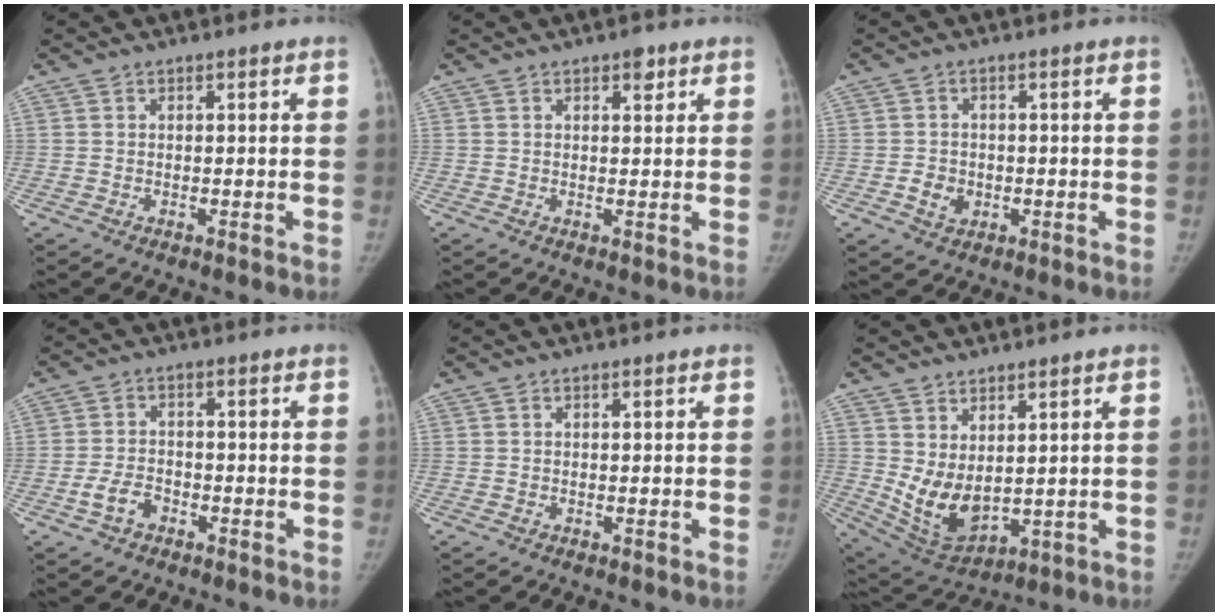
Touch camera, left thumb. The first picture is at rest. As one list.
[{"total": 2.3, "force": [1.4, 1.1, 1.5], "torque": [-0.010, -0.005, 0.018]}, {"total": 3.7, "force": [-0.9, 3.1, 1.8], "torque": [-0.021, 0.003, -0.010]}, {"total": 4.2, "force": [-2.1, 2.8, 2.4], "torque": [-0.046, 0.019, -0.038]}, {"total": 0.0}, {"total": 9.7, "force": [2.0, 5.4, 7.9], "torque": [-0.128, -0.027, 0.062]}]